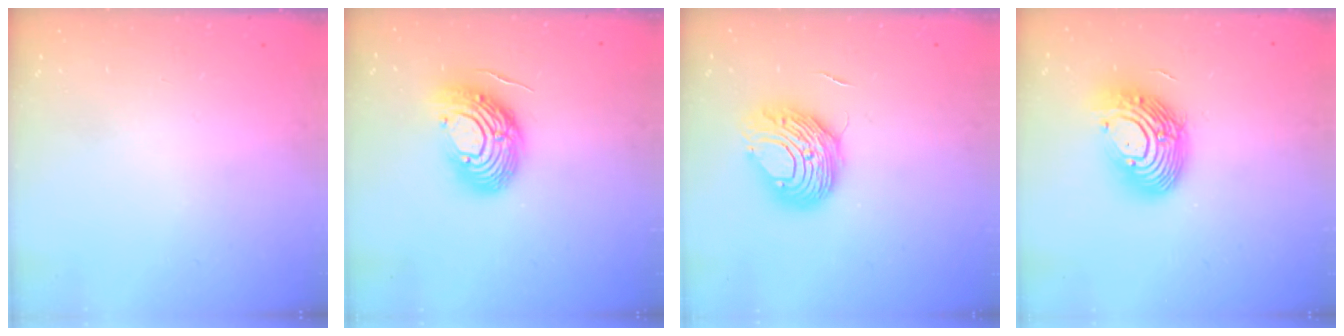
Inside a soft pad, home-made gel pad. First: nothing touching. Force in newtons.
{"total": 15.9, "press": 15.9, "slide": 1.3}
{"total": 9.6, "press": 9.5, "slide": 0.7}
{"total": 15.5, "press": 15.5, "slide": 1.4}